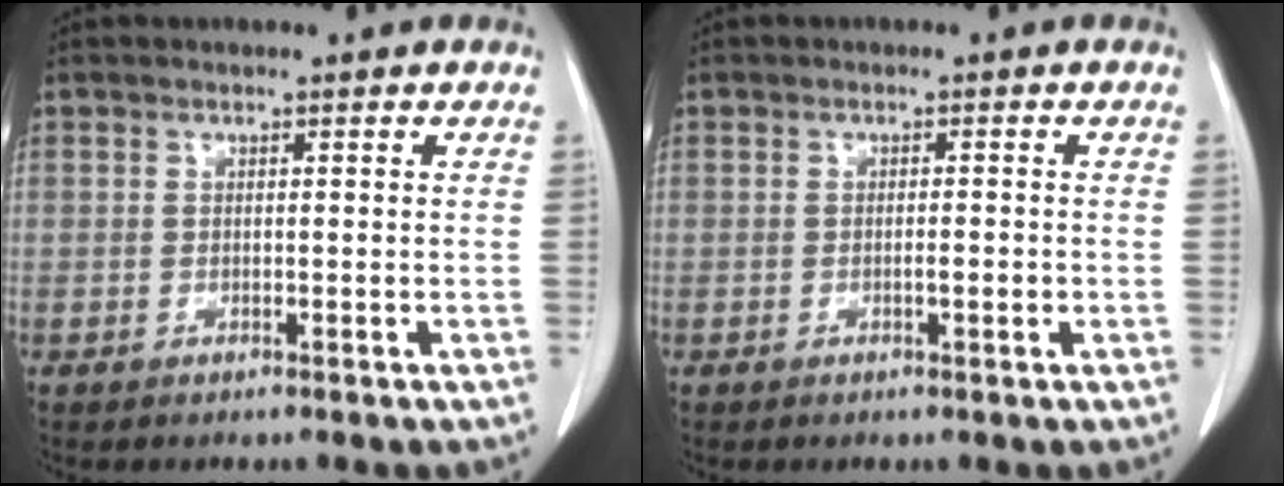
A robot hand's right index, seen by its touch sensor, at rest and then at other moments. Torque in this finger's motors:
{"motor_torque": [0.36, -0.31, 0.13, 0.04]}